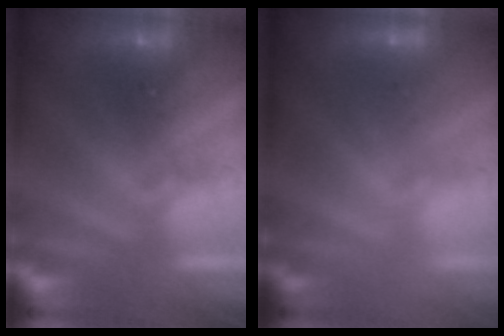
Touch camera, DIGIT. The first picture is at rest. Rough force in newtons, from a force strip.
{"total": 2.2}